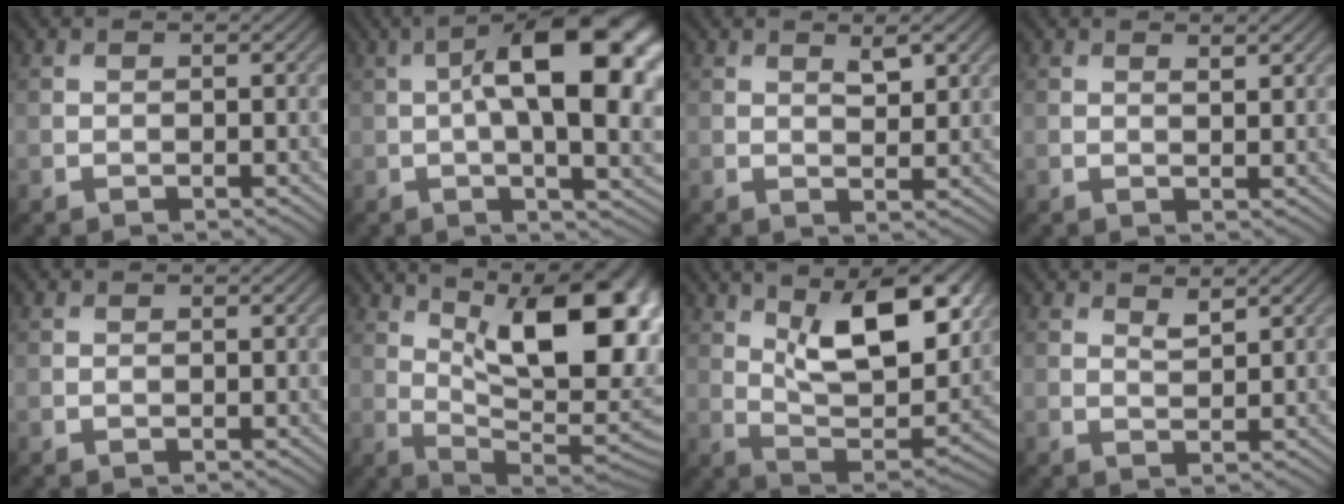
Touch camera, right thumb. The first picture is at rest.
{"total": 16.7, "force": [1.7, 6.6, 15.2], "torque": [-0.207, 0.023, 0.015]}
{"total": 2.3, "force": [1.3, 0.7, 1.7], "torque": [-0.031, -0.007, 0.028]}
{"total": 1.2, "force": [0.9, 0.3, 0.8], "torque": [-0.015, -0.005, 0.019]}
{"total": 0.0}
{"total": 18.6, "force": [5.7, 7.9, 15.8], "torque": [-0.212, 0.039, 0.098]}
{"total": 15.5, "force": [6.2, 6.8, 12.5], "torque": [-0.194, 0.013, 0.098]}
{"total": 1.4, "force": [1.1, 0.4, 0.8], "torque": [-0.017, -0.005, 0.026]}